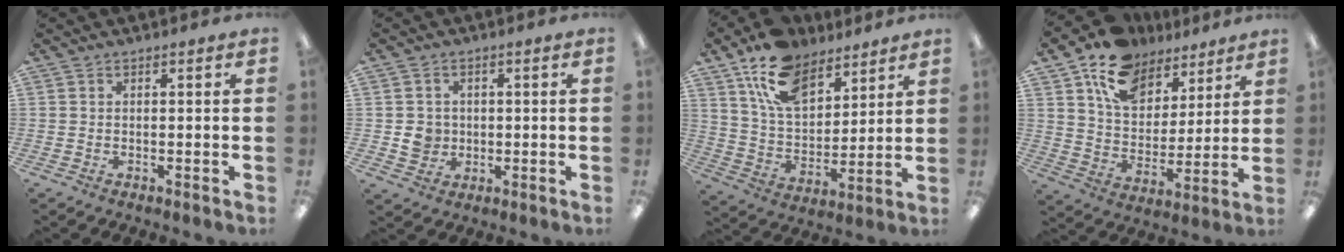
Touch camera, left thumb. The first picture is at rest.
{"total": 4.4, "force": [-0.2, 4.3, 1.2], "torque": [-0.011, 0.003, -0.004]}
{"total": 15.6, "force": [10.5, 8.5, 7.7], "torque": [-0.151, -0.040, 0.197]}
{"total": 14.9, "force": [9.9, 9.4, 5.9], "torque": [-0.112, -0.048, 0.187]}